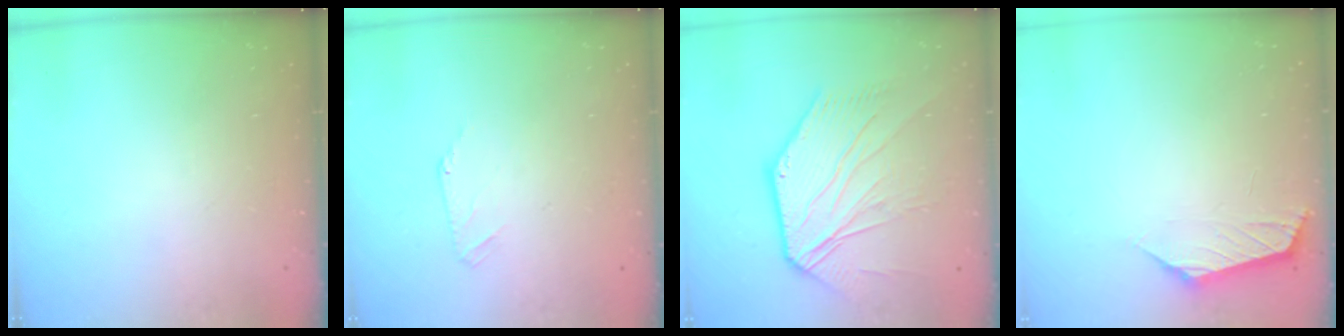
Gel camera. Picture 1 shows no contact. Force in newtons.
{"total": 2.3, "press": 2.2, "slide": 0.5}
{"total": 8.5, "press": 8.5, "slide": 1.0}
{"total": 0.8, "press": 0.6, "slide": 0.4}